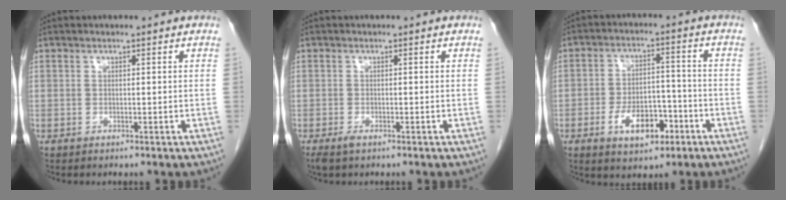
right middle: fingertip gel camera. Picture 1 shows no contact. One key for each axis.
{"total": 1.7, "fx": -1.0, "fy": 0.6, "fz": 1.2, "tx": -0.026, "ty": -0.005, "tz": -0.016}
{"total": 7.9, "fx": -3.7, "fy": 3.9, "fz": 5.8, "tx": -0.102, "ty": 0.008, "tz": -0.058}